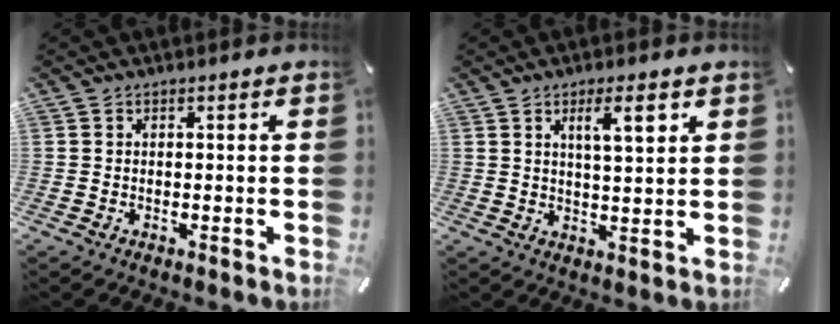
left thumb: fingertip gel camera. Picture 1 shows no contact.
{"total": 7.2, "force": [3.4, 1.9, 6.1], "torque": [-0.095, -0.012, 0.050]}